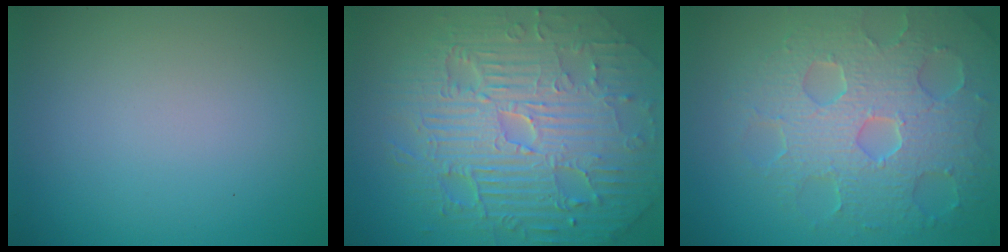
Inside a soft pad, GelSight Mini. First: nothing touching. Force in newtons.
{"total": 11.4, "press": 7.4, "slide": 8.8}
{"total": 7.9, "press": 5.8, "slide": 5.3}